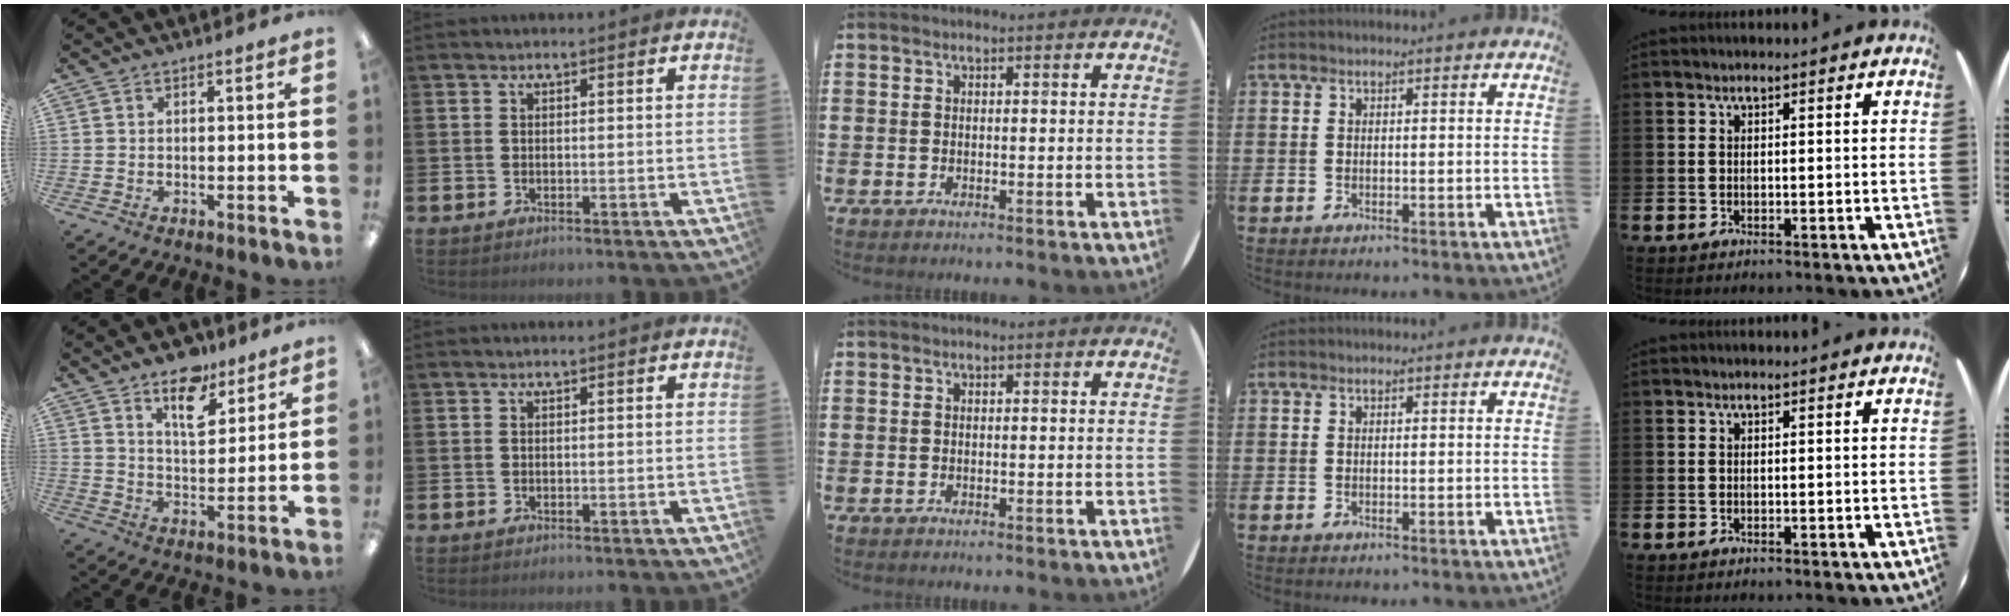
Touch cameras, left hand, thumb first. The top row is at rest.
{"thumb": {"total": 11.9, "force": [8.0, 5.7, 6.6], "torque": [-0.085, -0.043, 0.138]}}